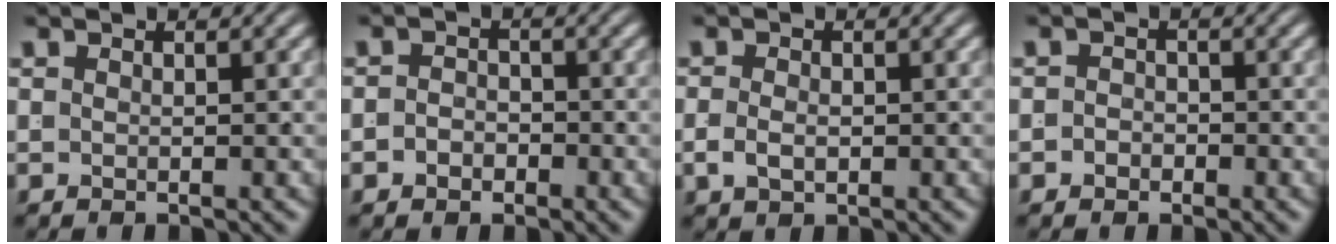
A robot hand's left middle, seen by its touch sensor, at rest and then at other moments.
{"total": 2.0, "force": [-1.3, 1.4, 0.4], "torque": [0.002, -0.001, -0.026]}
{"total": 1.5, "force": [-0.6, 0.9, 1.1], "torque": [-0.022, -0.001, -0.004]}
{"total": 1.5, "force": [-1.1, 1.0, 0.1], "torque": [0.004, -0.001, -0.021]}